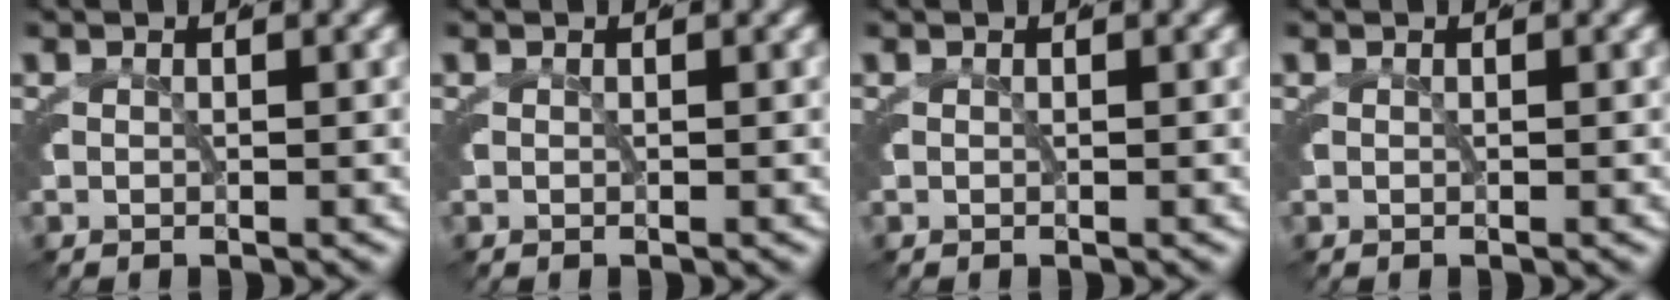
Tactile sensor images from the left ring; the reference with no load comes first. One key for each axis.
{"total": 0.0}
{"total": 0.0}
{"total": 0.0}